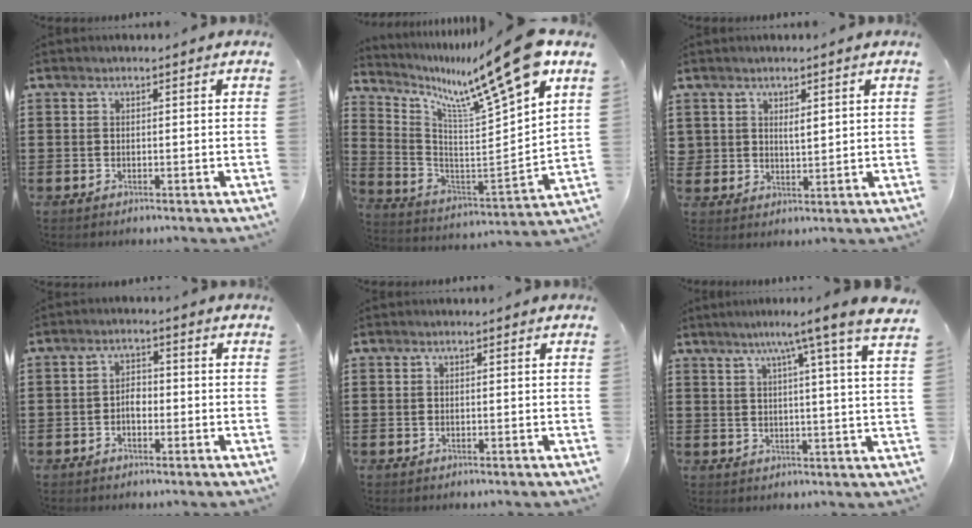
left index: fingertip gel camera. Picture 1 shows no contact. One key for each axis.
{"total": 13.4, "fx": 9.8, "fy": 0.3, "fz": 9.1, "tx": -0.173, "ty": -0.078, "tz": 0.147}
{"total": 2.0, "fx": 1.3, "fy": 1.4, "fz": 0.7, "tx": -0.012, "ty": 0.002, "tz": 0.022}
{"total": 2.4, "fx": -1.0, "fy": 1.3, "fz": 1.7, "tx": -0.034, "ty": 0.006, "tz": -0.021}
{"total": 0.0}
{"total": 7.5, "fx": 4.8, "fy": -1.2, "fz": 5.6, "tx": -0.101, "ty": -0.028, "tz": 0.070}